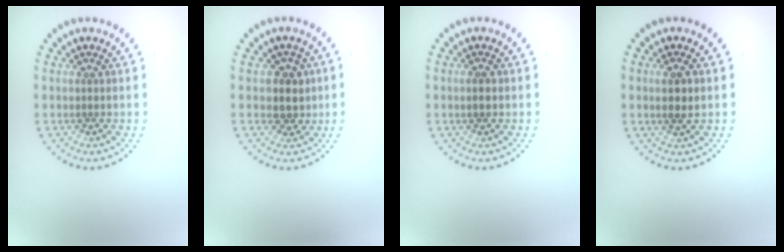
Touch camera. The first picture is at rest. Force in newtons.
{"total": 2.5, "press": 2.2, "slide": 1.1}
{"total": 1.7, "press": 1.7, "slide": 0.0}
{"total": 1.7, "press": 1.5, "slide": 0.6}